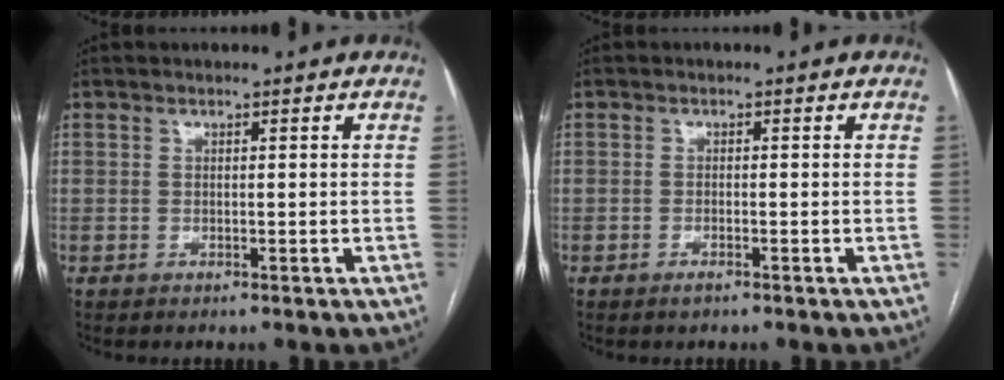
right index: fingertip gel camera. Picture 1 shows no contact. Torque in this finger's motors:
{"motor_torque": [0.17, 0.19, -0.02, 0.01]}